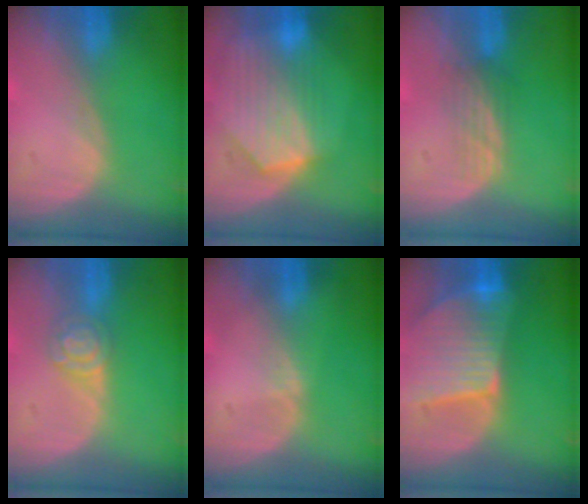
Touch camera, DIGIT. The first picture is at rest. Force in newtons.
{"total": 9.3, "press": 8.2, "slide": 4.3}
{"total": 2.9, "press": 2.6, "slide": 1.3}
{"total": 4.3, "press": 3.9, "slide": 1.7}
{"total": 0.5, "press": 0.5, "slide": 0.2}
{"total": 9.6, "press": 8.4, "slide": 4.6}